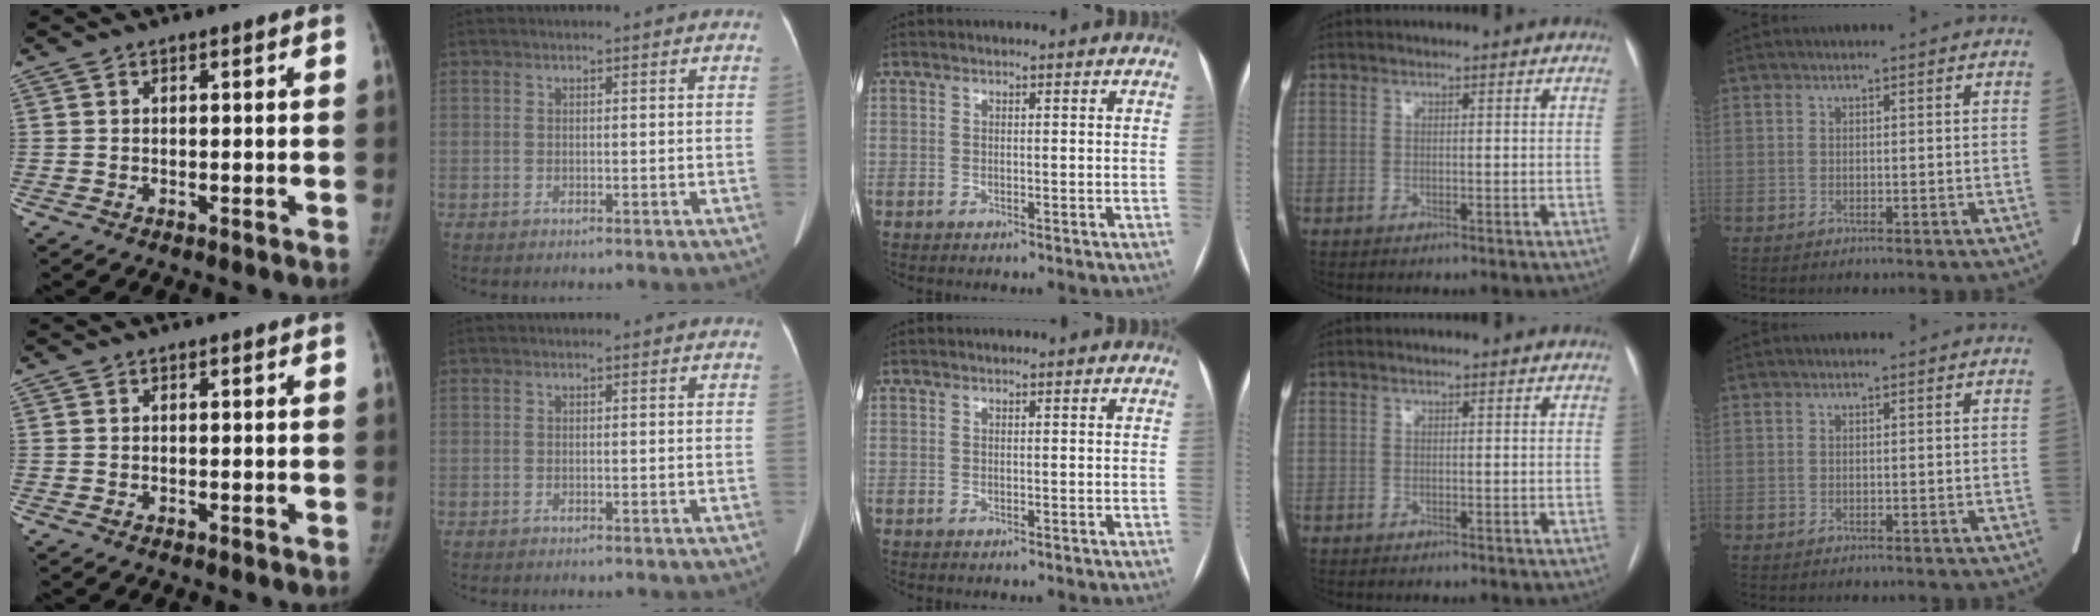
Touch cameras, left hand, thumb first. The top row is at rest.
{}